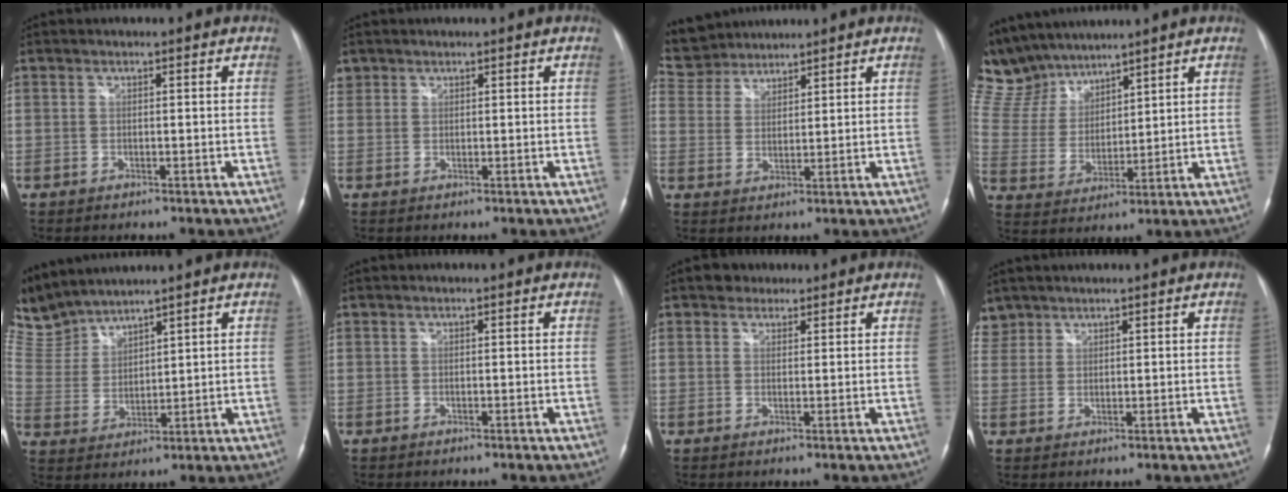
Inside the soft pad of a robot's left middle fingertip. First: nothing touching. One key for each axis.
{"total": 1.5, "fx": 1.0, "fy": 1.2, "fz": 0.0, "tx": 0.008, "ty": 0.011, "tz": 0.017}
{"total": 6.9, "fx": 6.7, "fy": 1.9, "fz": 0.2, "tx": -0.011, "ty": 0.023, "tz": 0.132}
{"total": 11.8, "fx": 10.8, "fy": 3.9, "fz": 2.7, "tx": -0.074, "ty": 0.022, "tz": 0.226}
{"total": 8.7, "fx": 8.6, "fy": 0.6, "fz": 0.9, "tx": -0.047, "ty": 0.015, "tz": 0.195}
{"total": 0.0}
{"total": 2.4, "fx": 1.7, "fy": 1.7, "fz": 0.3, "tx": -0.005, "ty": 0.012, "tz": 0.024}
{"total": 3.2, "fx": 2.6, "fy": 1.8, "fz": -0.4, "tx": 0.015, "ty": 0.008, "tz": 0.052}